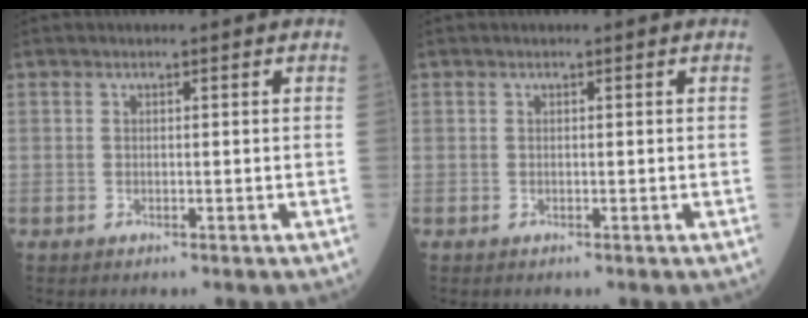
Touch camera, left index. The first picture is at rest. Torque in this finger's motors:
{"motor_torque": [0.08, 0.08, 0.00, 0.00]}